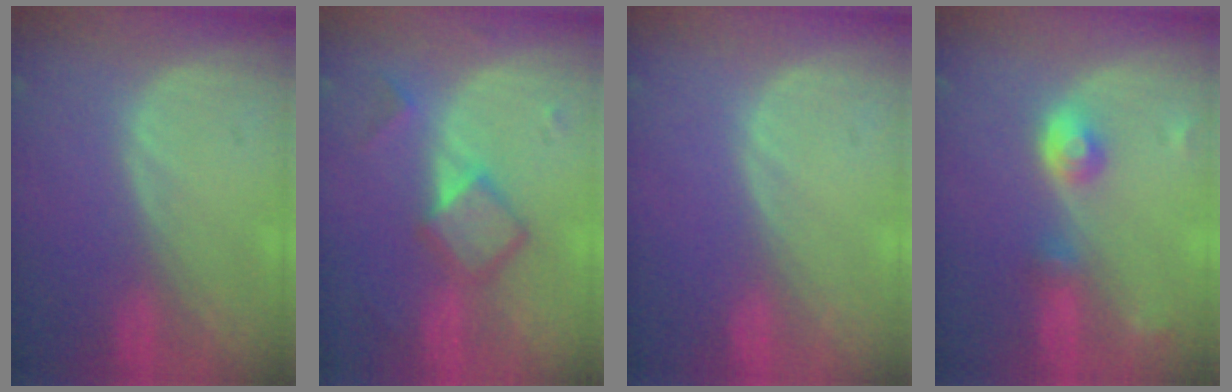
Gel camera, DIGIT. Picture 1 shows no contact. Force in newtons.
{"total": 5.4, "press": 5.4, "slide": 0.1}
{"total": 0.0}
{"total": 4.4, "press": 4.1, "slide": 1.8}